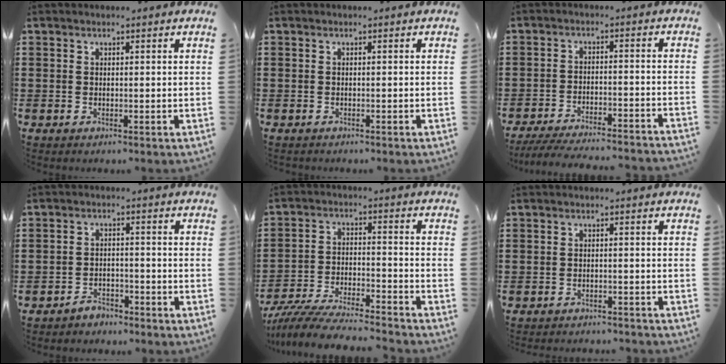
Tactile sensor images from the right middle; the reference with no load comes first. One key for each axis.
{"total": 0.0}
{"total": 5.1, "fx": -4.8, "fy": 0.0, "fz": 1.6, "tx": -0.031, "ty": -0.008, "tz": -0.095}
{"total": 2.7, "fx": -2.6, "fy": 0.6, "fz": 0.0, "tx": -0.008, "ty": 0.003, "tz": -0.056}
{"total": 8.0, "fx": -7.6, "fy": 0.7, "fz": 2.5, "tx": -0.047, "ty": 0.007, "tz": -0.147}
{"total": 1.5, "fx": -1.5, "fy": 0.1, "fz": 0.0, "tx": -0.005, "ty": 0.001, "tz": -0.032}